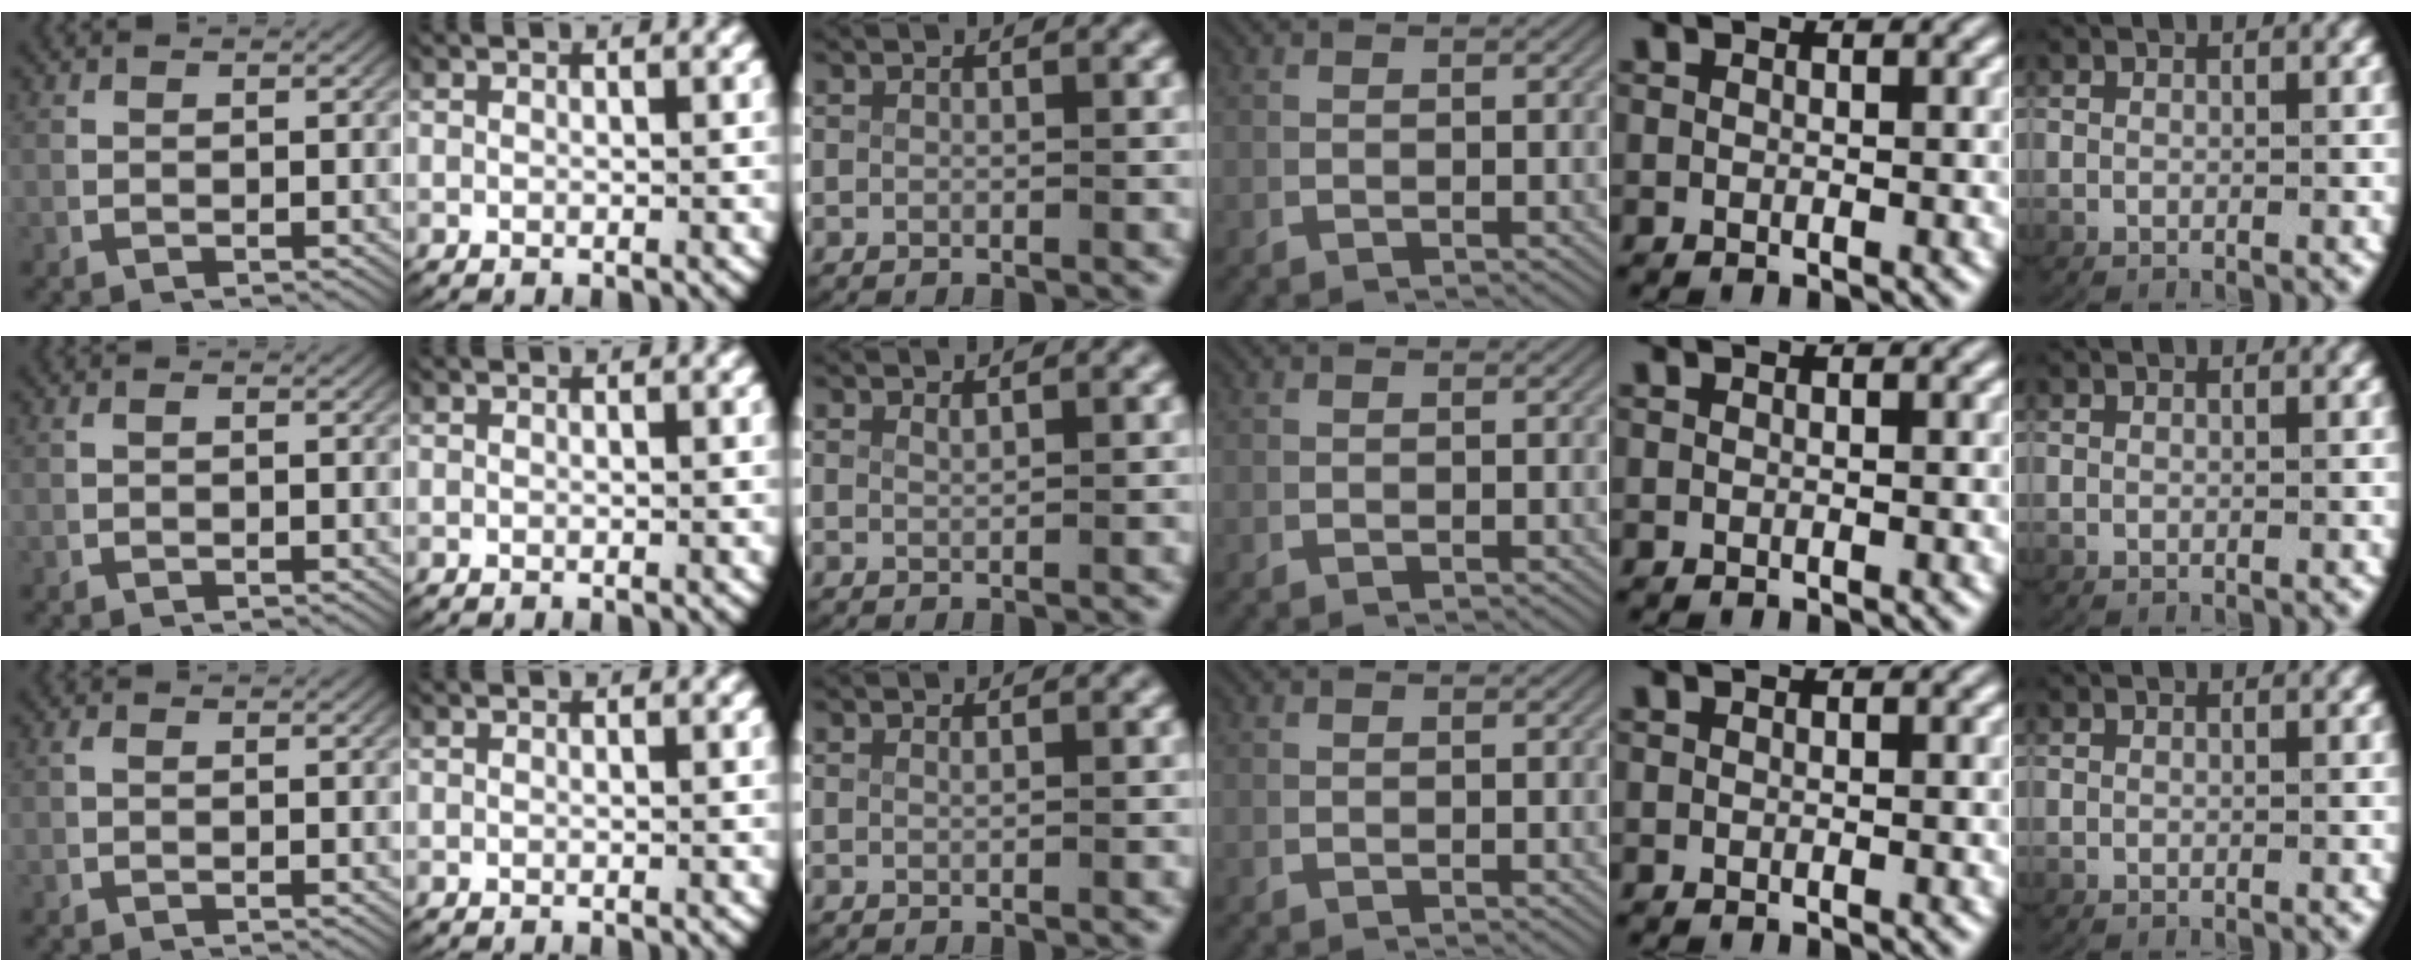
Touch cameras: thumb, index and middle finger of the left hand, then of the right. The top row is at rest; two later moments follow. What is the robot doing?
{"motion": "lift_and_place", "object": "paper"}